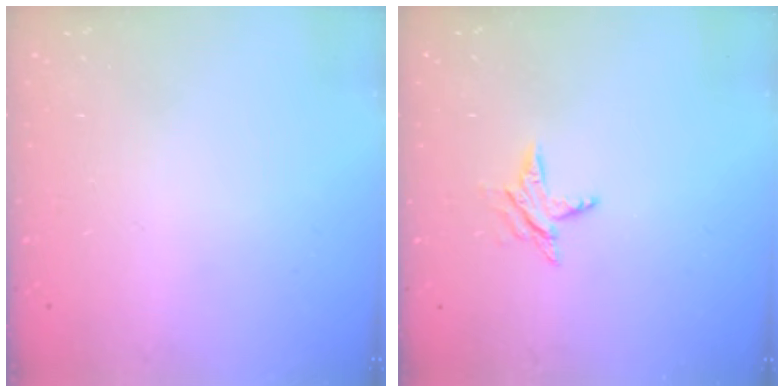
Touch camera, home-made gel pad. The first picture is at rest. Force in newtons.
{"total": 5.3, "press": 5.3, "slide": 0.6}